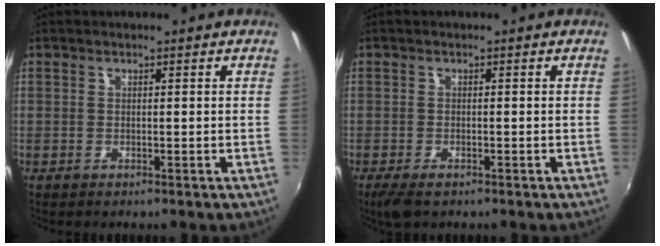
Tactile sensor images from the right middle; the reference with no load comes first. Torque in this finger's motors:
{"motor_torque": [-0.04, 0.03, 0.01, 0.01]}